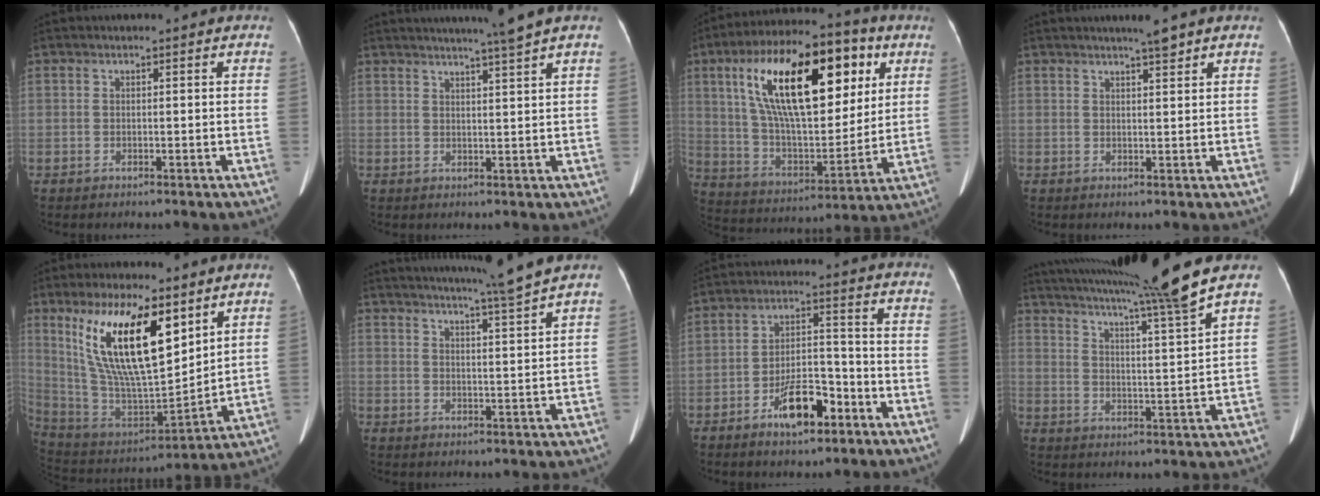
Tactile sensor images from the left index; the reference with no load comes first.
{"total": 6.1, "force": [5.0, -1.7, 3.1], "torque": [-0.044, -0.001, 0.068]}
{"total": 23.9, "force": [8.9, 9.1, 20.2], "torque": [-0.366, 0.042, 0.149]}
{"total": 2.4, "force": [2.0, -0.1, 1.4], "torque": [-0.025, 0.005, 0.032]}
{"total": 18.7, "force": [8.9, 5.3, 15.5], "torque": [-0.296, 0.005, 0.168]}
{"total": 9.6, "force": [8.4, -2.4, 3.9], "torque": [-0.062, -0.022, 0.119]}
{"total": 8.7, "force": [-5.1, 3.1, 6.3], "torque": [-0.116, 0.010, -0.085]}
{"total": 14.9, "force": [12.5, -2.9, 7.6], "torque": [-0.132, -0.035, 0.185]}